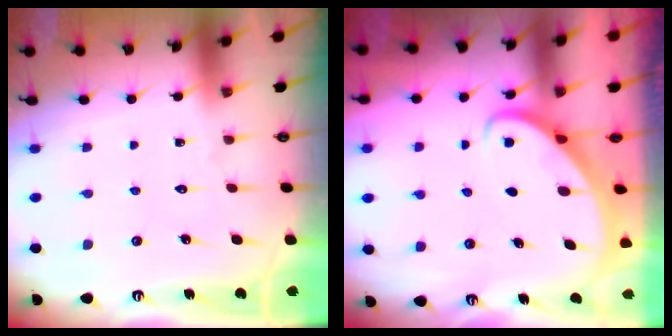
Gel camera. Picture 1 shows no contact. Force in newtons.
{"total": 2.7, "press": 2.7, "slide": 0.2}